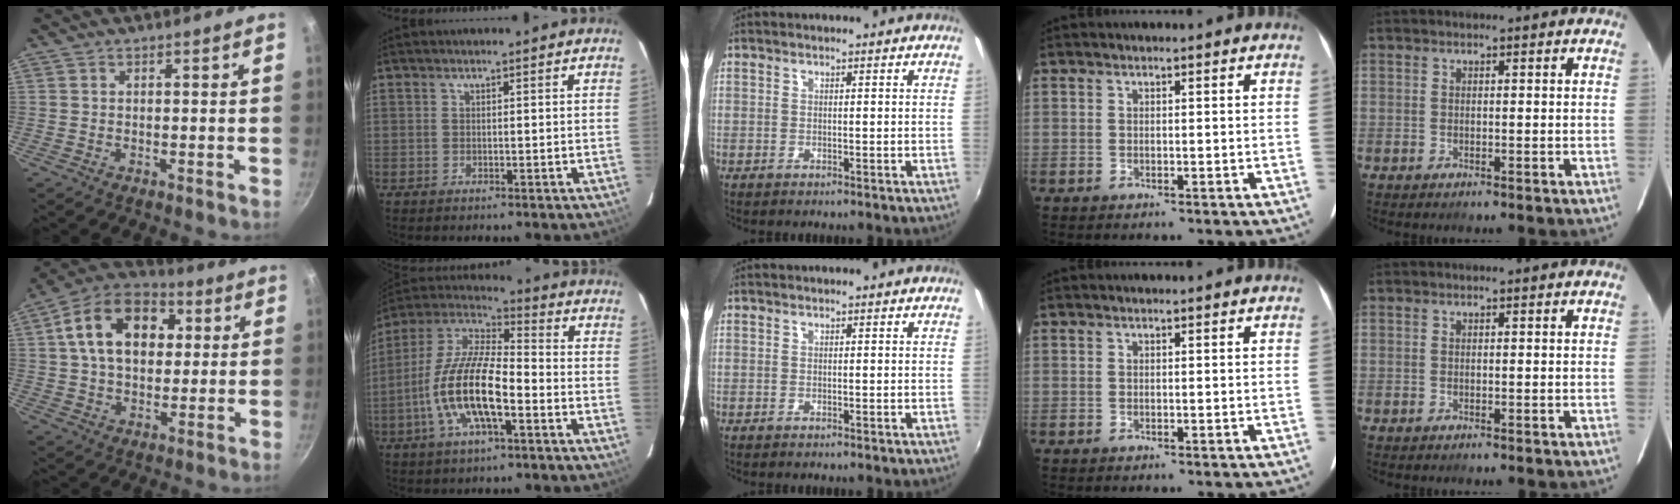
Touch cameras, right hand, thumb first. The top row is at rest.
{"thumb": {"total": 17.3, "force": [4.0, 11.8, 12.1], "torque": [-0.174, 0.021, 0.050]}, "index": {"total": 16.1, "force": [-5.4, 5.1, 14.3], "torque": [-0.291, -0.006, -0.110]}}